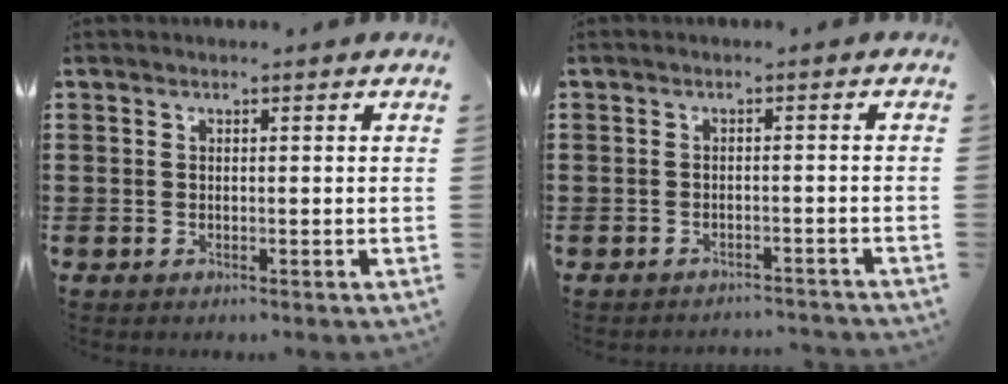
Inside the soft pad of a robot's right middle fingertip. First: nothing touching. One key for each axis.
{"total": 1.7, "fx": -1.7, "fy": -0.1, "fz": 0.0, "tx": -0.005, "ty": -0.001, "tz": -0.036}